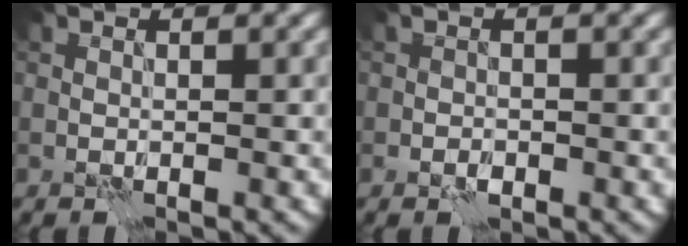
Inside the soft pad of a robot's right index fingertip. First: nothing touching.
{"total": 1.1, "force": [-0.5, 0.8, 0.5], "torque": [-0.008, 0.000, -0.012]}